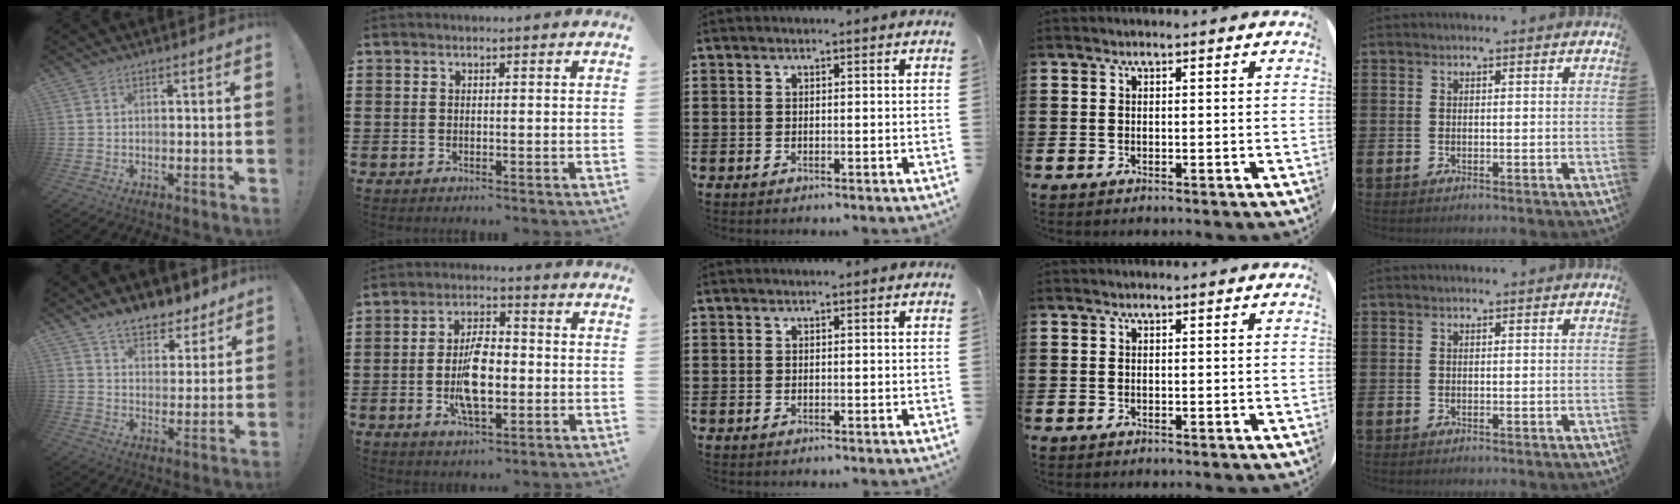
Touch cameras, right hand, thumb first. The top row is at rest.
{"thumb": {"total": 9.3, "force": [7.5, 4.4, 3.2], "torque": [-0.048, -0.049, 0.141]}, "index": {"total": 8.1, "force": [-1.4, 3.7, 7.1], "torque": [-0.134, 0.001, -0.028]}}